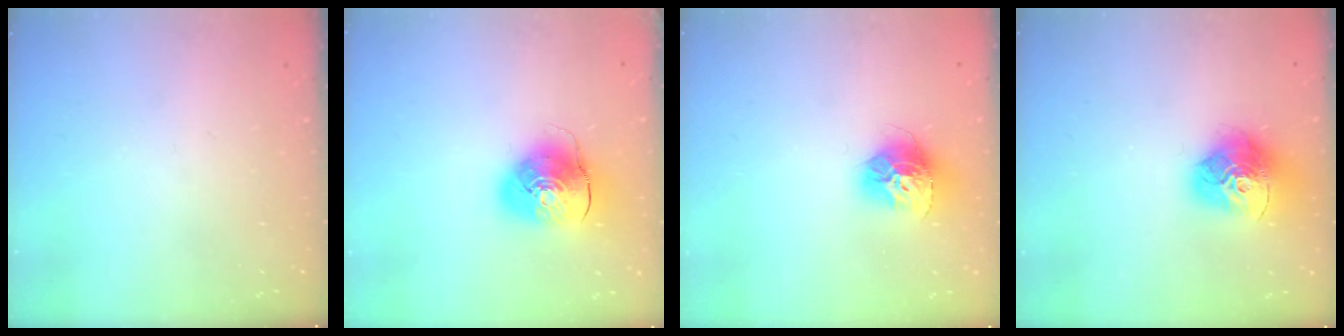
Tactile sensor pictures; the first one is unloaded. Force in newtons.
{"total": 10.7, "press": 10.6, "slide": 1.8}
{"total": 13.6, "press": 13.5, "slide": 1.4}
{"total": 17.6, "press": 17.5, "slide": 1.9}